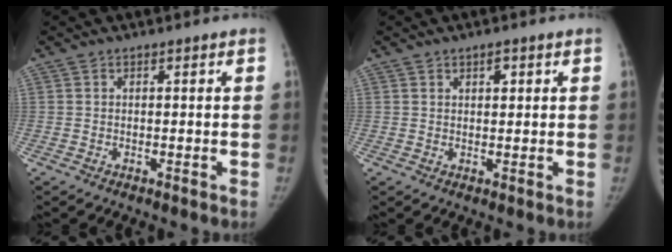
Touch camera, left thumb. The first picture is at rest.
{"total": 2.0, "force": [1.0, 1.1, 1.3], "torque": [-0.011, -0.004, 0.017]}